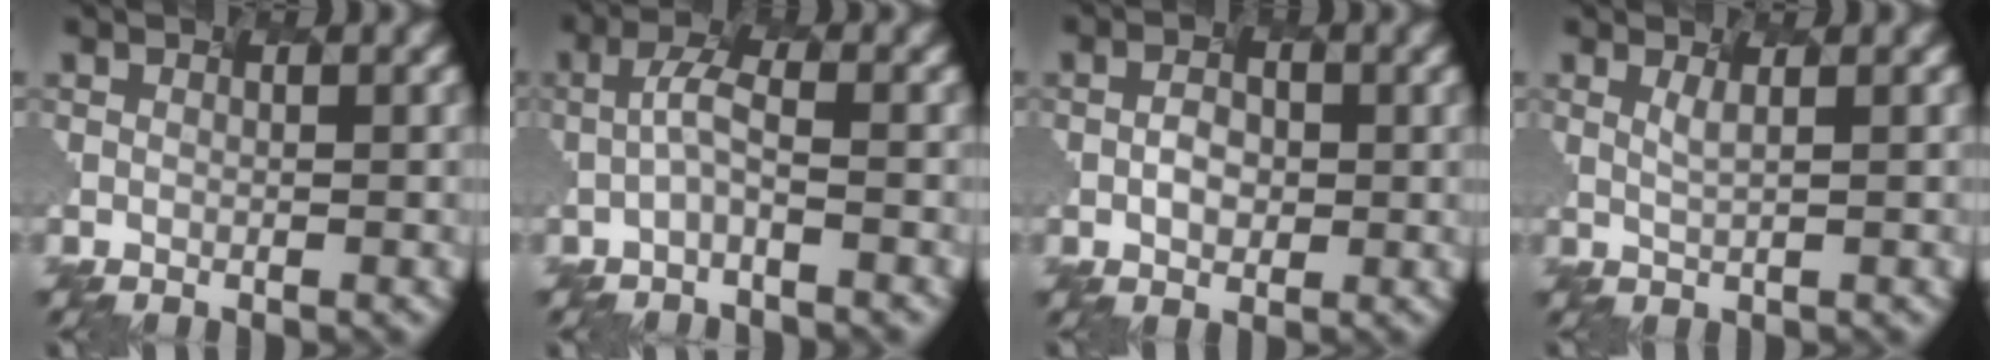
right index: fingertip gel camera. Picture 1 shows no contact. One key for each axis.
{"total": 2.1, "fx": -1.3, "fy": 0.0, "fz": 1.6, "tx": -0.043, "ty": 0.007, "tz": -0.019}
{"total": 1.6, "fx": -1.0, "fy": 1.1, "fz": 0.7, "tx": -0.018, "ty": 0.000, "tz": -0.008}
{"total": 0.6, "fx": -0.1, "fy": -0.1, "fz": 0.6, "tx": -0.017, "ty": -0.005, "tz": 0.013}